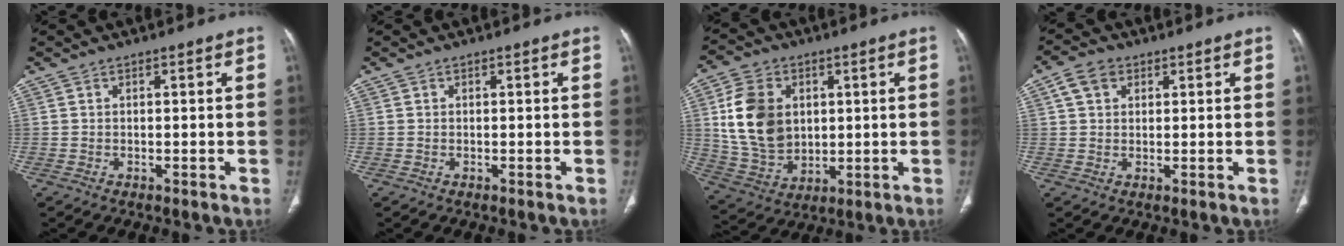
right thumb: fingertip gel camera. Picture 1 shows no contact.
{"total": 0.0}
{"total": 15.0, "force": [3.0, 11.1, 9.6], "torque": [-0.155, -0.010, 0.069]}
{"total": 4.6, "force": [1.9, 3.4, 2.4], "torque": [-0.034, 0.005, 0.036]}